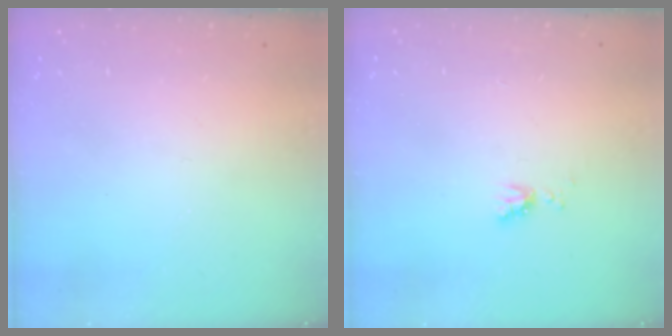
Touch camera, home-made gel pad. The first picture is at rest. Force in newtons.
{"total": 3.9, "press": 3.9, "slide": 0.6}